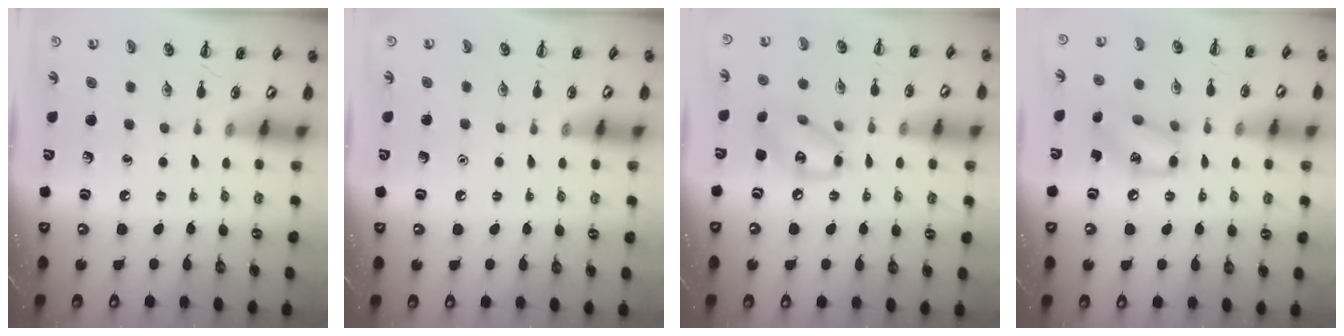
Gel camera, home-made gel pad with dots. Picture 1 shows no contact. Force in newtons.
{"total": 1.5, "press": 1.5, "slide": 0.1}
{"total": 10.2, "press": 10.1, "slide": 1.5}
{"total": 11.7, "press": 11.6, "slide": 1.8}